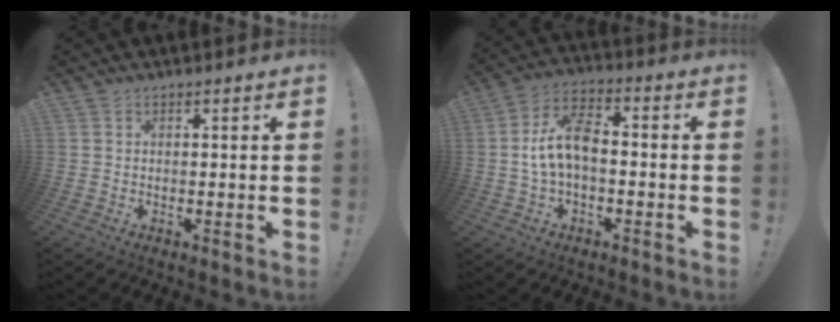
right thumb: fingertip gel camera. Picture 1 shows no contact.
{"total": 11.3, "force": [-0.6, 6.1, 9.5], "torque": [-0.190, 0.007, -0.011]}